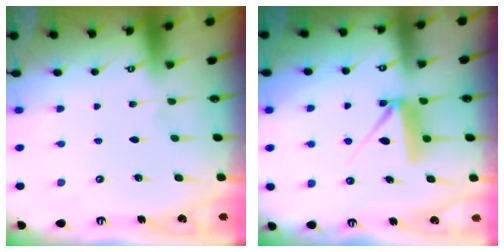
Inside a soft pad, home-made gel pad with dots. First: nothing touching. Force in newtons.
{"total": 7.7, "press": 7.7, "slide": 0.4}